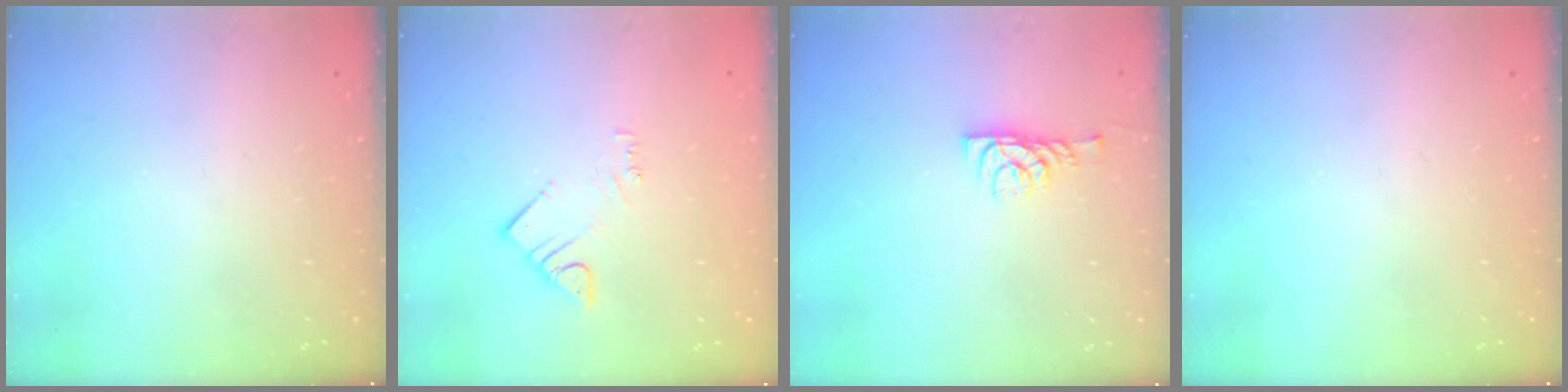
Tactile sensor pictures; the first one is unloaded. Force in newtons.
{"total": 3.1, "press": 3.0, "slide": 0.4}
{"total": 6.1, "press": 6.1, "slide": 0.4}
{"total": 0.0}